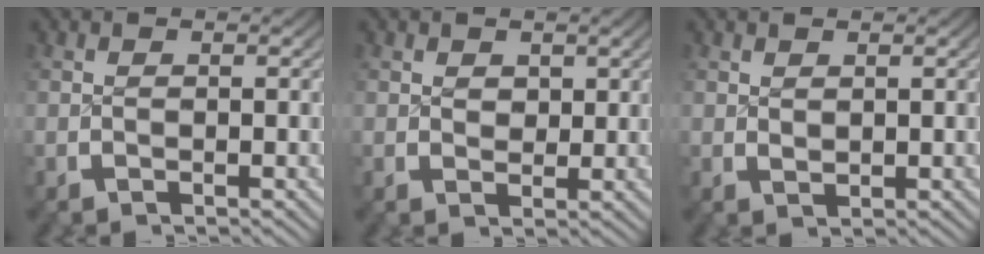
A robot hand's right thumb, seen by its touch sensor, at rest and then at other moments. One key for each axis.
{"total": 1.5, "fx": 0.9, "fy": 1.1, "fz": 0.5, "tx": -0.006, "ty": -0.017, "tz": 0.025}
{"total": 0.9, "fx": 0.7, "fy": 0.3, "fz": 0.3, "tx": -0.002, "ty": -0.003, "tz": 0.022}